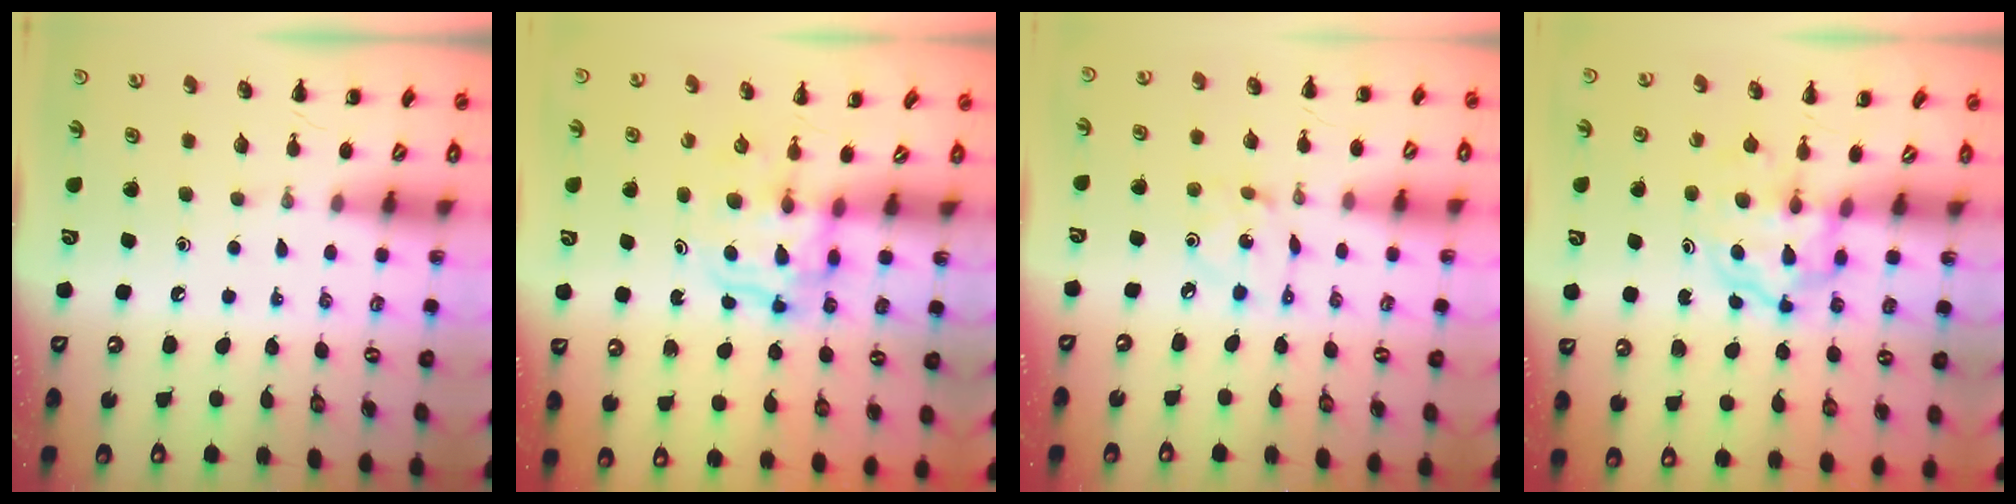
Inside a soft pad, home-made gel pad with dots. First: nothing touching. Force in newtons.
{"total": 3.6, "press": 3.6, "slide": 0.2}
{"total": 2.1, "press": 2.0, "slide": 0.6}
{"total": 3.7, "press": 3.7, "slide": 0.4}